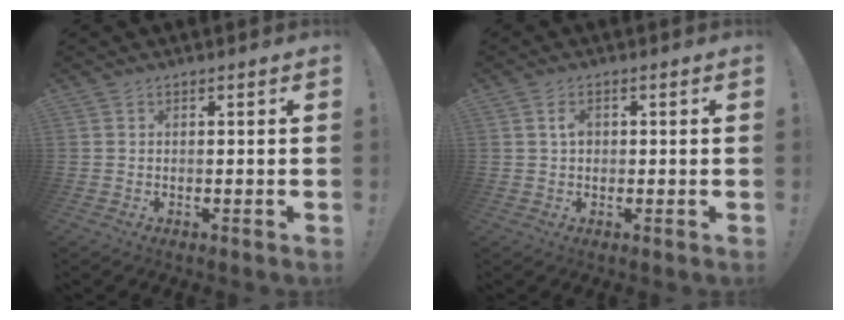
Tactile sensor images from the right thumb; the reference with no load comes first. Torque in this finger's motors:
{"motor_torque": [0.06, 0.13, -0.19, 0.21, 0.05]}